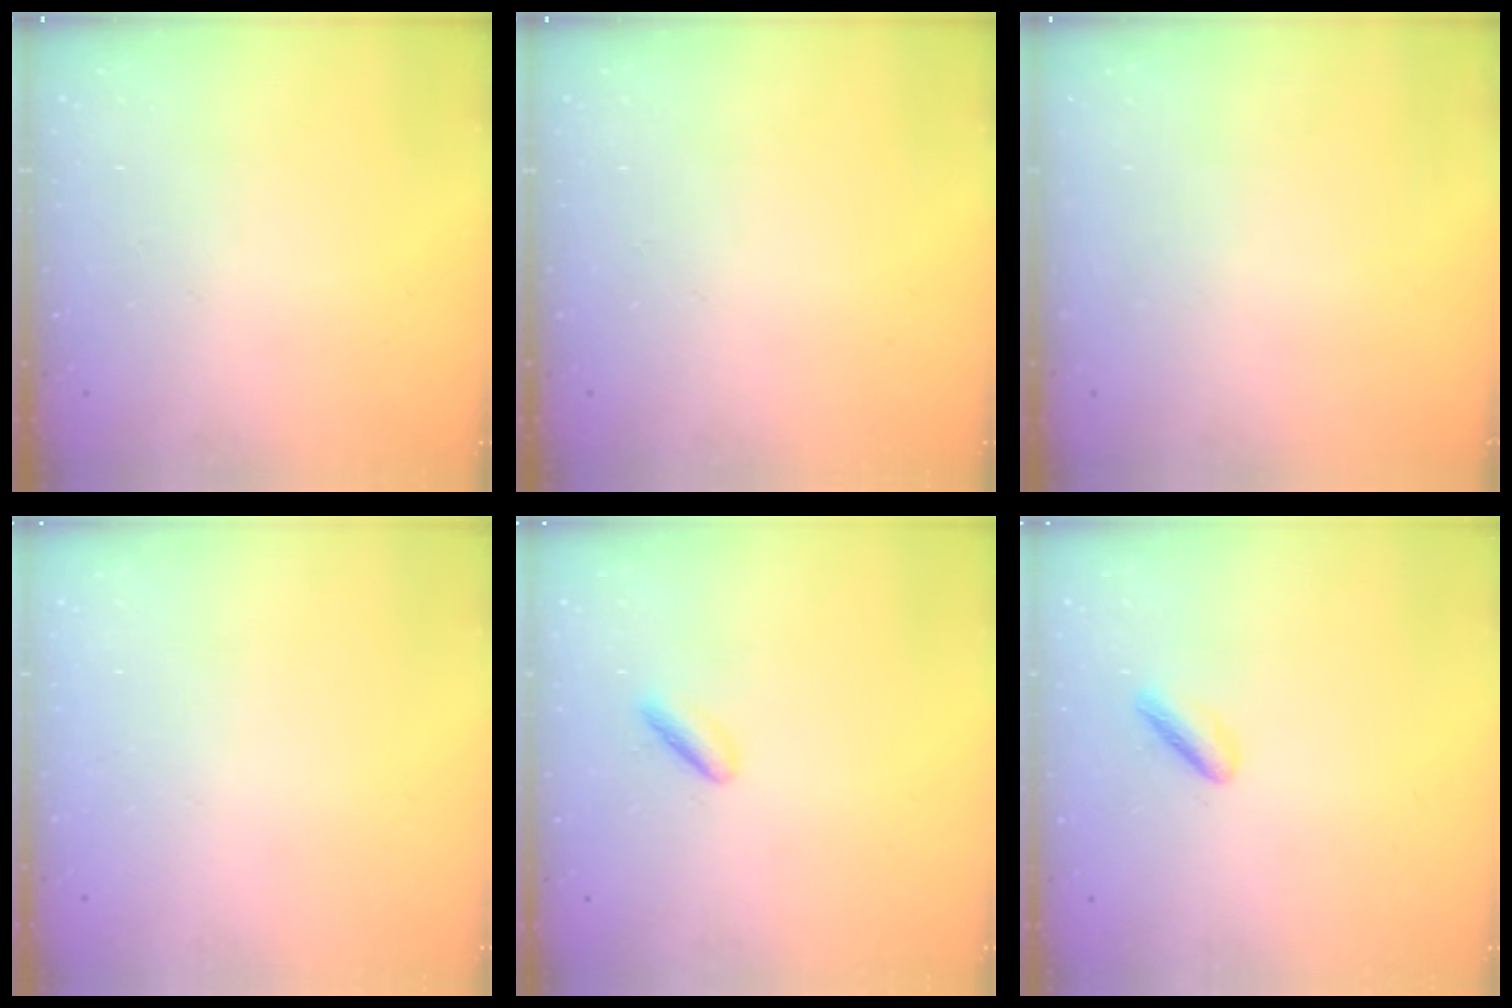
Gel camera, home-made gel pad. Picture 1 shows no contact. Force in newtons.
{"total": 0.0}
{"total": 0.0}
{"total": 2.2, "press": 2.2, "slide": 0.1}
{"total": 2.5, "press": 2.3, "slide": 0.8}
{"total": 1.9, "press": 1.6, "slide": 1.1}